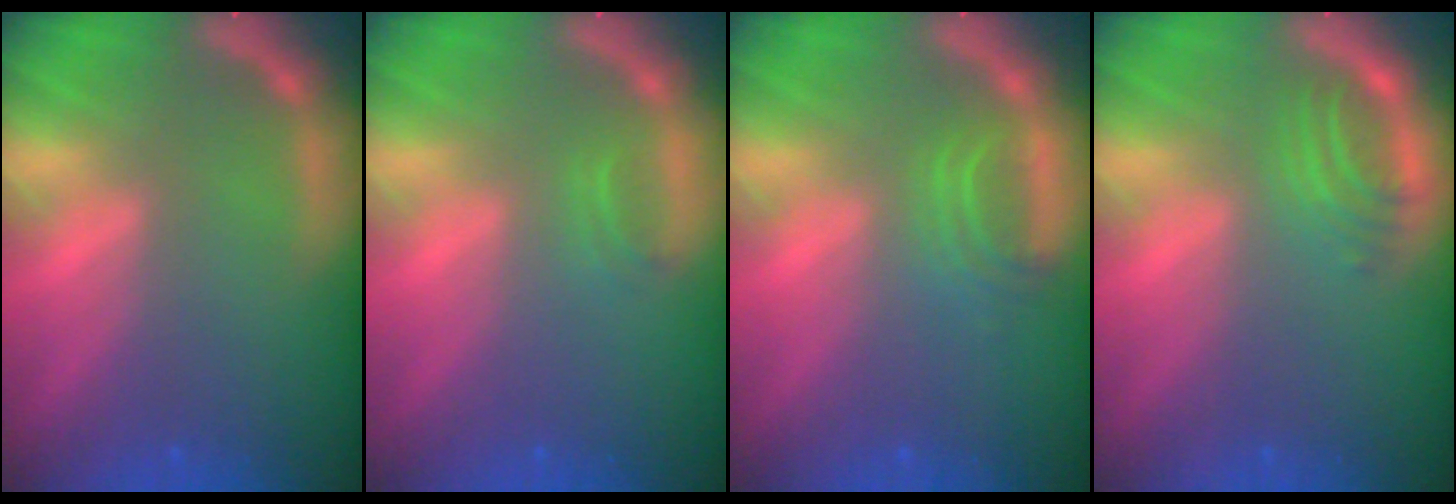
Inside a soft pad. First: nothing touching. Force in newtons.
{"total": 0.9}
{"total": 2.5}
{"total": 2.9}